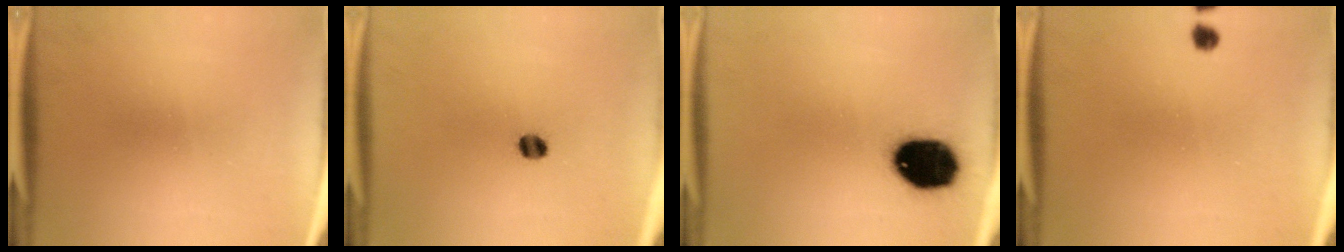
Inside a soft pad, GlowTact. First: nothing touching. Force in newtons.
{"total": 2.8}
{"total": 15.3}
{"total": 1.4}